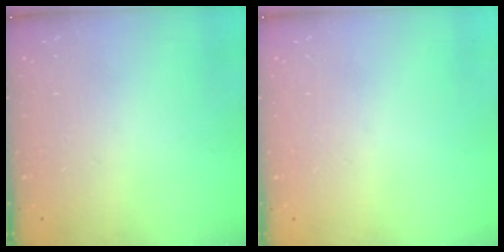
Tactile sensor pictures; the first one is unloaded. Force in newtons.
{"total": 0.0}